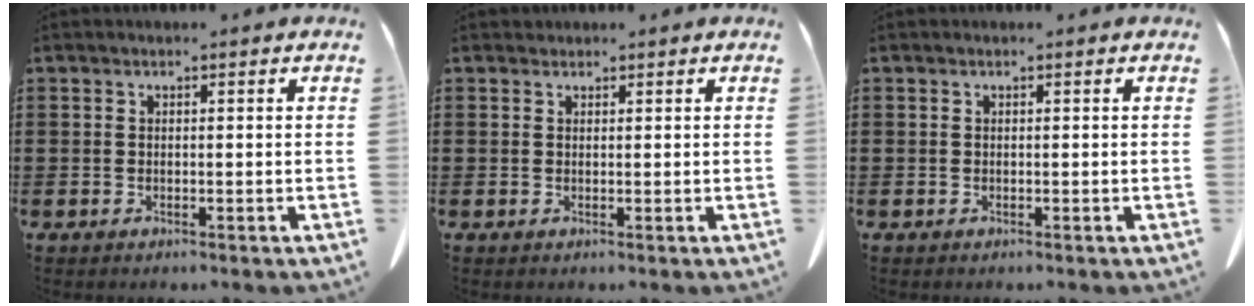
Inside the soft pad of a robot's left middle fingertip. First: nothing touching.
{"total": 0.7, "force": [0.6, 0.3, -0.1], "torque": [0.000, 0.001, 0.012]}
{"total": 0.0}